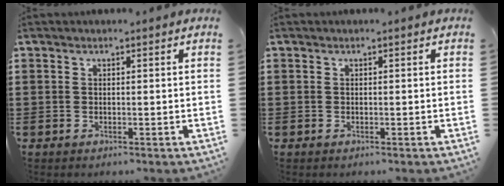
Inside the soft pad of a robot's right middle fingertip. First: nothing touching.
{"total": 0.0}